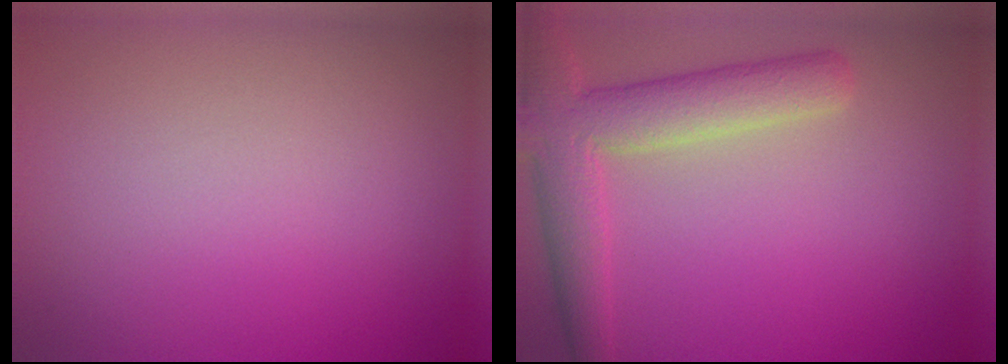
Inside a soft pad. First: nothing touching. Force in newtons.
{"total": 5.9, "press": 5.9, "slide": 0.3}